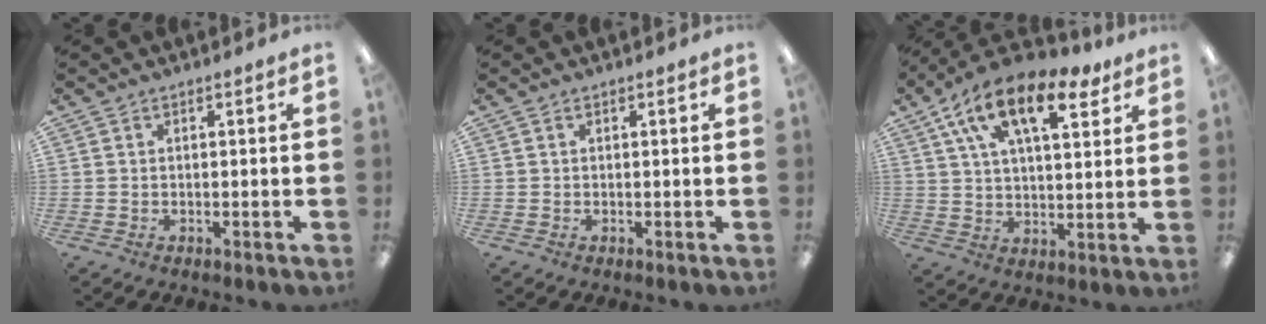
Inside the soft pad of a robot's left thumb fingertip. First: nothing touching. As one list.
[{"total": 0.0}, {"total": 17.0, "force": [9.5, 7.7, 11.8], "torque": [-0.194, -0.031, 0.160]}]